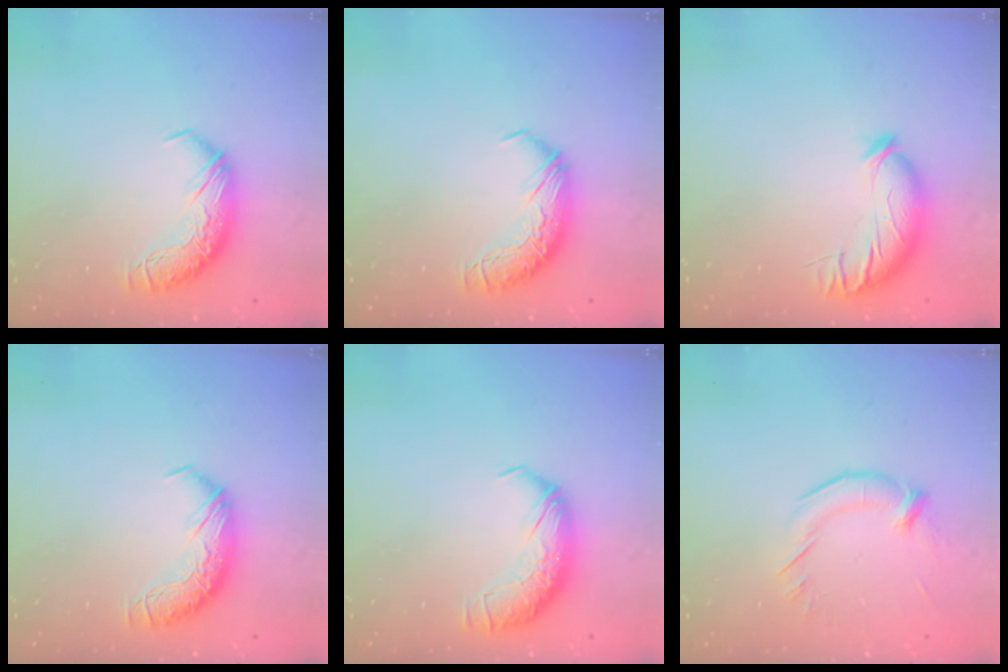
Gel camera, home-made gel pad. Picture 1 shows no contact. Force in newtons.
{"total": 0.0}
{"total": 4.4, "press": 4.2, "slide": 1.3}
{"total": 0.0}
{"total": 1.5, "press": 0.2, "slide": 1.5}
{"total": 1.9, "press": 1.6, "slide": 1.1}